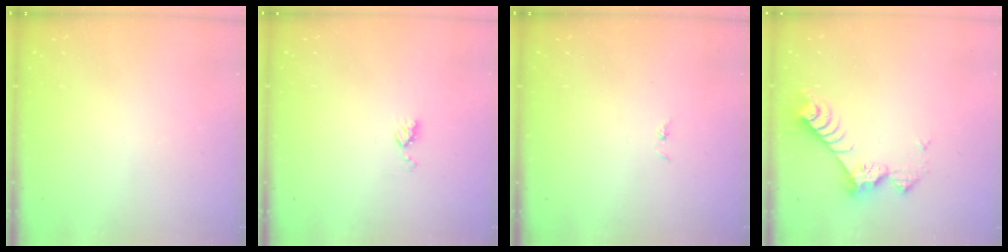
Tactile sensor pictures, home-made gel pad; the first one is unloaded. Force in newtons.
{"total": 4.0, "press": 4.0, "slide": 0.6}
{"total": 0.7, "press": 0.7, "slide": 0.1}
{"total": 8.6, "press": 8.5, "slide": 0.8}